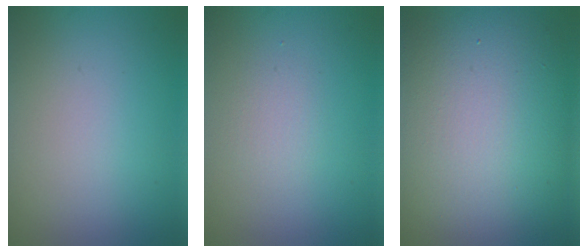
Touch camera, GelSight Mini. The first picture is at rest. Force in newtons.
{"total": 1.1, "press": 1.1, "slide": 0.2}
{"total": 14.1, "press": 14.1, "slide": 0.8}